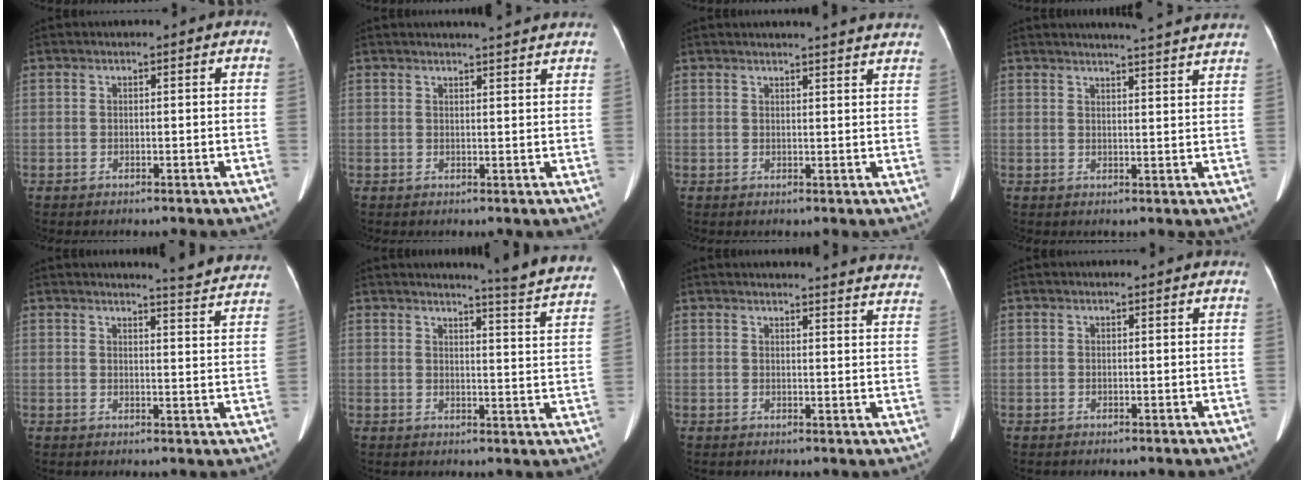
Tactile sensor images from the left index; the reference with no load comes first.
{"total": 6.8, "force": [6.3, -0.1, 2.6], "torque": [-0.037, 0.008, 0.063]}
{"total": 12.1, "force": [11.3, 0.5, 4.2], "torque": [-0.047, -0.007, 0.115]}
{"total": 13.9, "force": [13.1, -0.1, 4.6], "torque": [-0.060, -0.023, 0.143]}
{"total": 10.0, "force": [9.8, -0.2, 1.8], "torque": [-0.019, -0.043, 0.096]}
{"total": 12.7, "force": [12.1, -1.4, 3.5], "torque": [-0.044, -0.078, 0.123]}
{"total": 21.5, "force": [20.9, 2.0, 4.7], "torque": [-0.040, -0.073, 0.220]}
{"total": 0.6, "force": [0.6, 0.0, 0.2], "torque": [-0.005, 0.003, 0.006]}